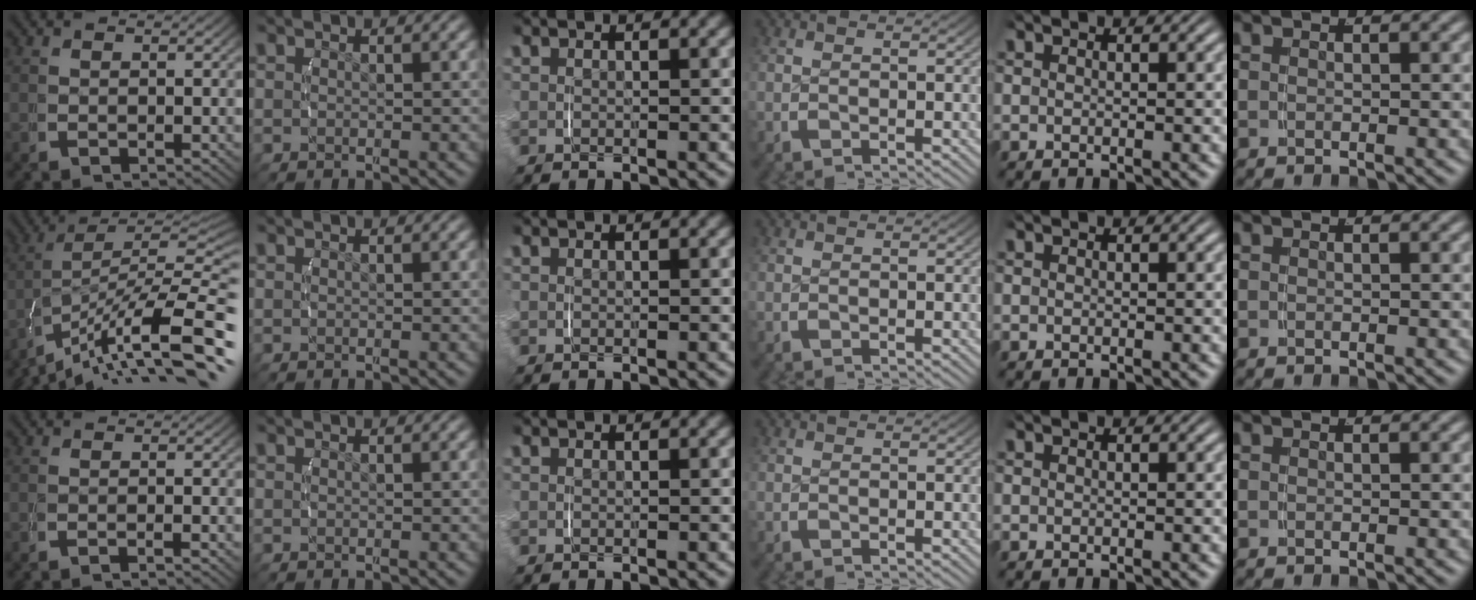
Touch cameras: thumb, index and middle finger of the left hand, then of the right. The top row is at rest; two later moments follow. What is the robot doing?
{"motion": "lift_and_place", "object": "string"}